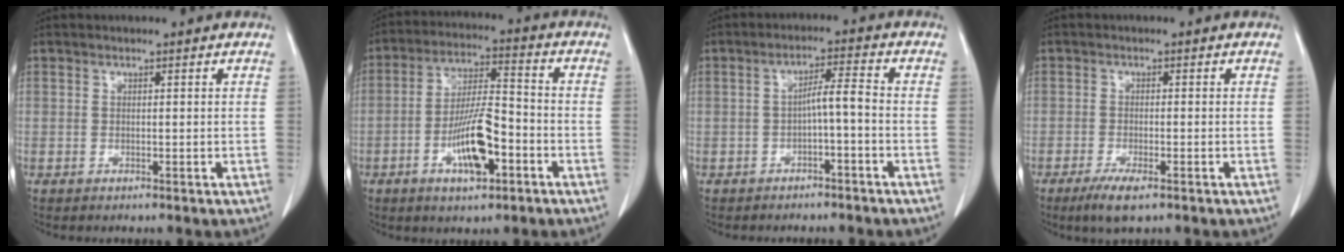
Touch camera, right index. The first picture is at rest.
{"total": 10.4, "force": [-4.1, 2.8, 9.2], "torque": [-0.176, 0.004, -0.072]}
{"total": 3.8, "force": [-1.1, 0.3, 3.6], "torque": [-0.058, 0.016, -0.017]}
{"total": 4.0, "force": [-2.5, 0.7, 3.0], "torque": [-0.058, -0.008, -0.043]}